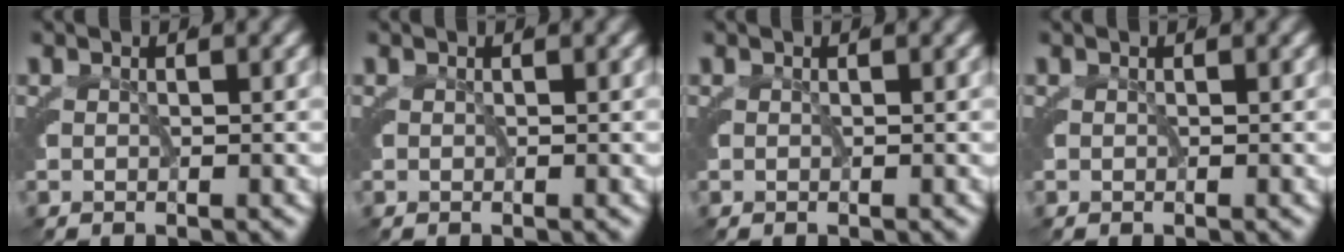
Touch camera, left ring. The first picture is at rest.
{"total": 0.0}
{"total": 0.0}
{"total": 0.0}